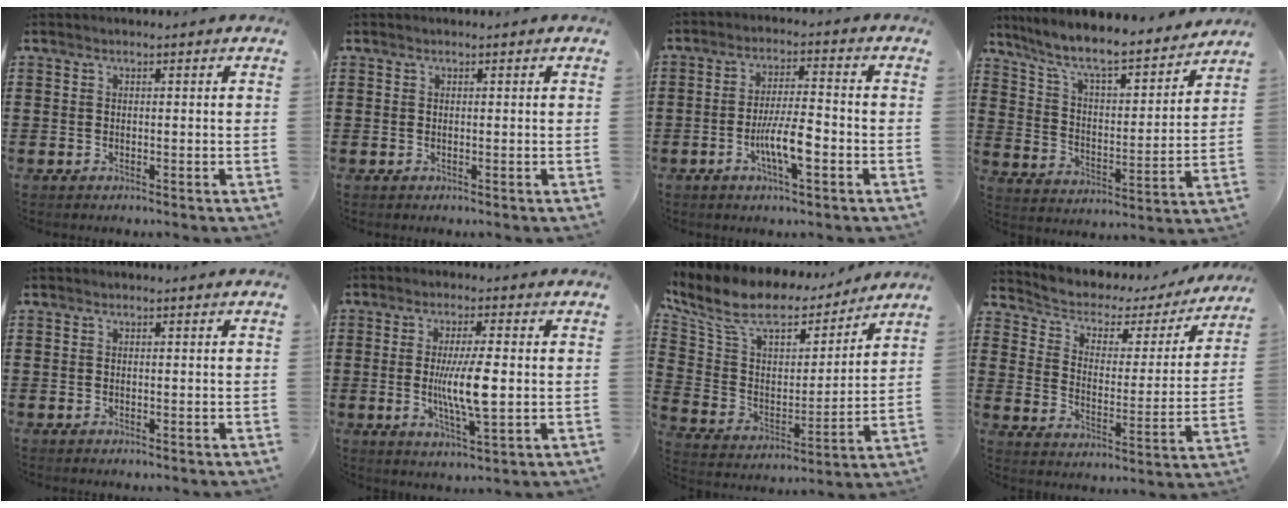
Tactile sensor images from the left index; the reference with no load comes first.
{"total": 0.0}
{"total": 7.2, "force": [-2.5, 1.8, 6.5], "torque": [-0.127, -0.002, -0.047]}
{"total": 7.9, "force": [7.0, 0.6, 3.6], "torque": [-0.100, -0.050, 0.114]}
{"total": 0.0}
{"total": 7.9, "force": [-0.2, 1.6, 7.7], "torque": [-0.143, -0.008, -0.011]}
{"total": 11.0, "force": [8.5, 4.5, 5.3], "torque": [-0.144, -0.043, 0.146]}
{"total": 3.4, "force": [2.3, 2.3, 0.9], "torque": [-0.039, -0.021, 0.028]}